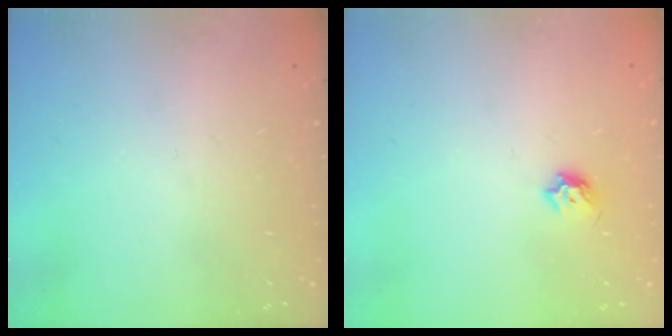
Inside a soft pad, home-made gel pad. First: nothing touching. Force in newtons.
{"total": 5.2, "press": 5.1, "slide": 1.0}